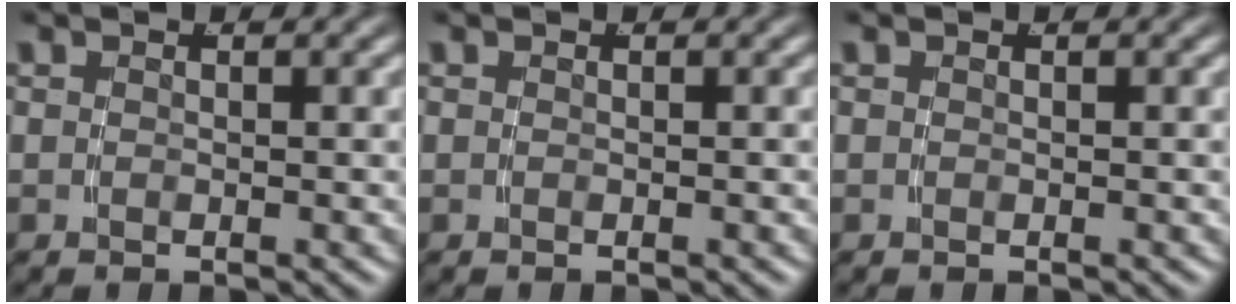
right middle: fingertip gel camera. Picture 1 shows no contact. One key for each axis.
{"total": 0.0}
{"total": 0.0}